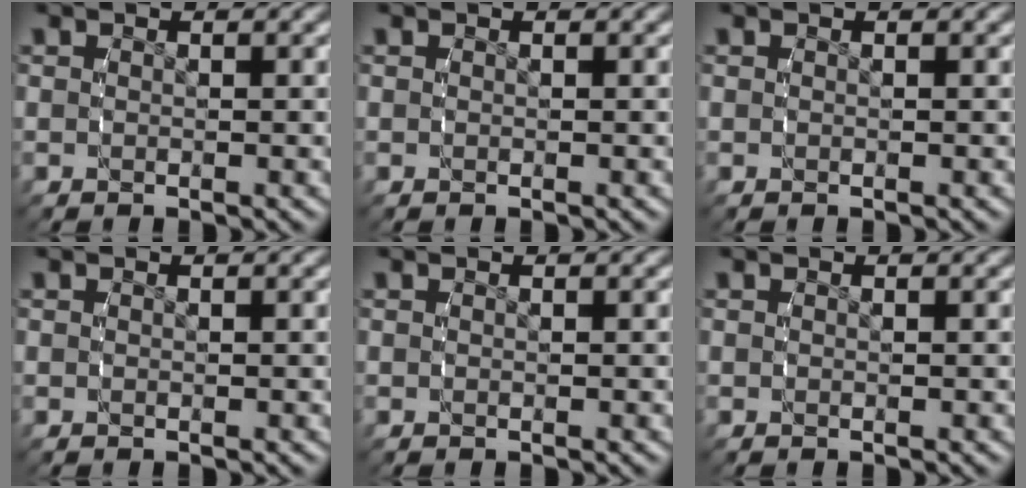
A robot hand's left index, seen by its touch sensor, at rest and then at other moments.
{"total": 0.0}
{"total": 0.0}
{"total": 0.0}
{"total": 0.0}
{"total": 0.0}